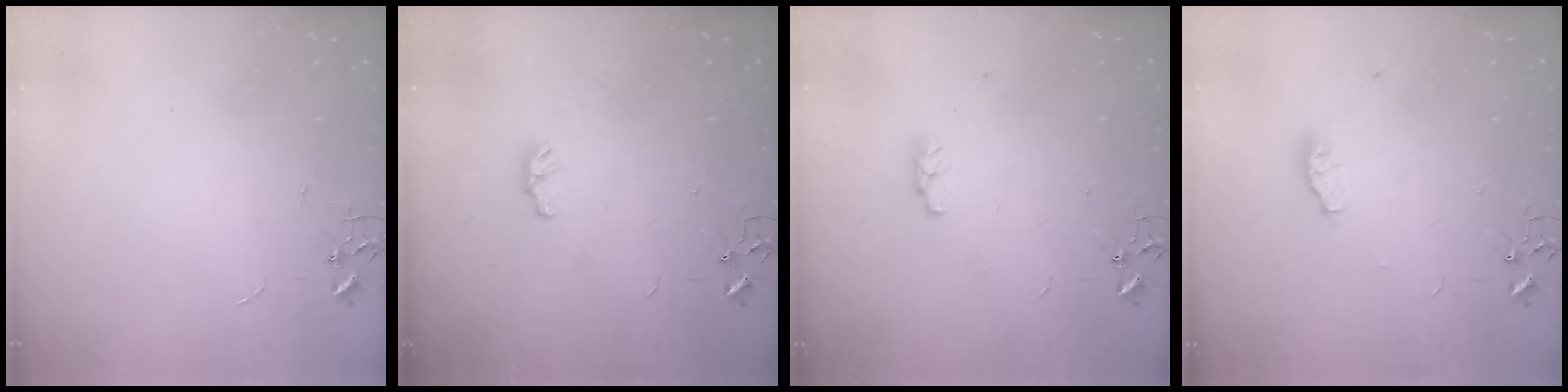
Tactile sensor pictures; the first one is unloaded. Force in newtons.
{"total": 4.6, "press": 4.6, "slide": 0.6}
{"total": 4.0, "press": 4.0, "slide": 0.6}
{"total": 5.6, "press": 5.5, "slide": 0.9}